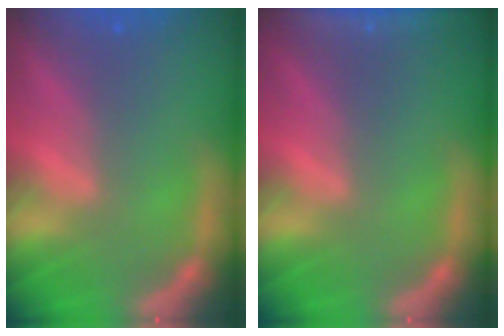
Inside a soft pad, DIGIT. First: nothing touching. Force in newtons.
{"total": 4.4}